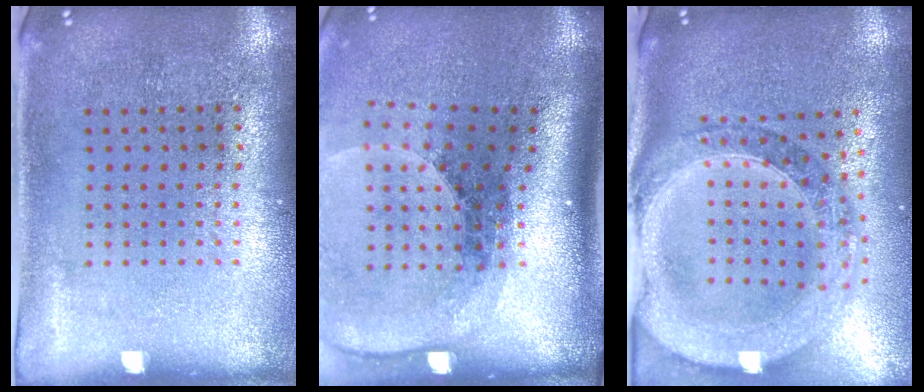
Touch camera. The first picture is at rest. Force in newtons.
{"total": 2.7, "press": 1.9, "slide": 1.9}
{"total": 2.3, "press": 2.1, "slide": 1.0}